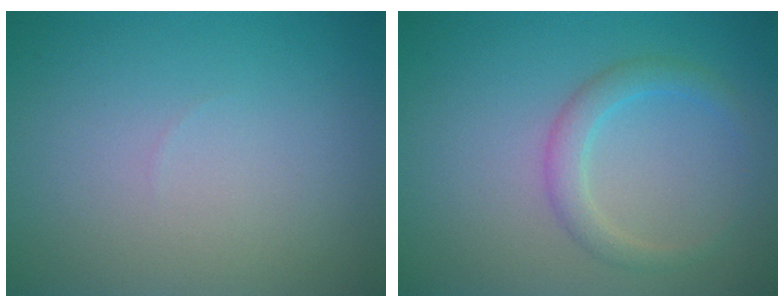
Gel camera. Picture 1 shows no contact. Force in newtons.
{"total": 2.3, "press": 2.2, "slide": 0.1}